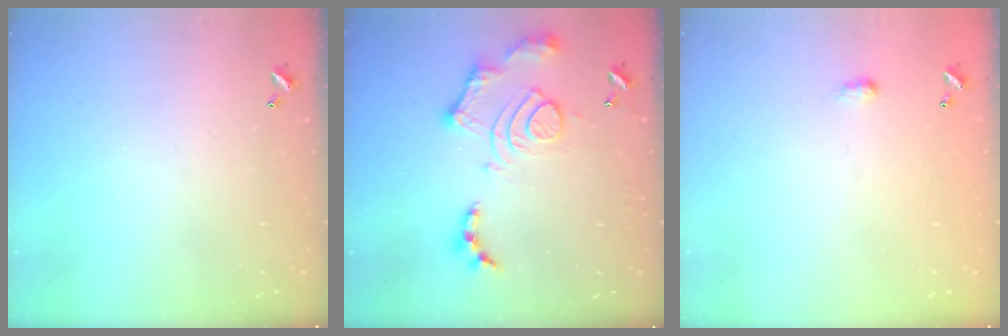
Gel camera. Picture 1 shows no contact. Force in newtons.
{"total": 14.9, "press": 14.9, "slide": 1.1}
{"total": 1.6, "press": 1.5, "slide": 0.4}